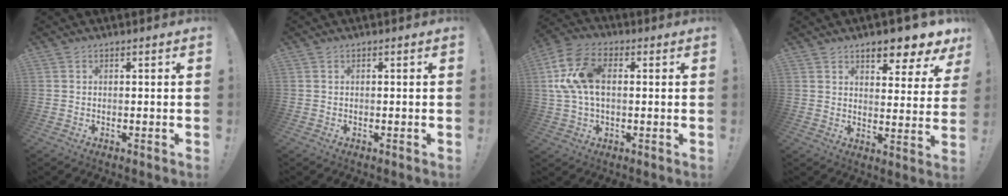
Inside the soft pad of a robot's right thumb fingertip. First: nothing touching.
{"total": 0.0}
{"total": 15.1, "force": [2.1, 9.7, 11.3], "torque": [-0.221, 0.006, 0.042]}
{"total": 7.8, "force": [6.5, 2.4, 3.8], "torque": [-0.039, -0.058, 0.111]}